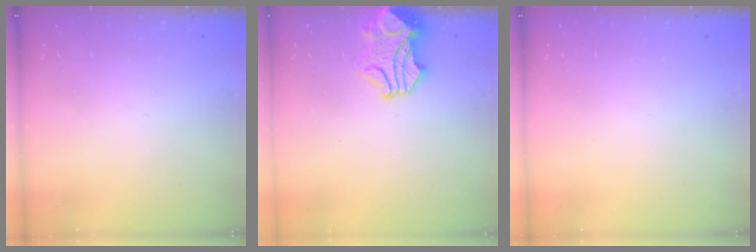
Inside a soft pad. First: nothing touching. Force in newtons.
{"total": 1.8, "press": 1.2, "slide": 1.2}
{"total": 0.0}